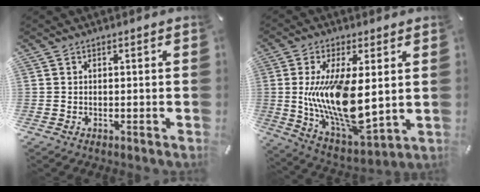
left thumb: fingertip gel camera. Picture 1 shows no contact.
{"total": 17.3, "force": [2.6, 7.5, 15.4], "torque": [-0.306, -0.038, 0.050]}